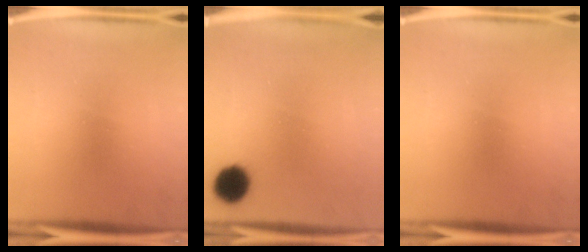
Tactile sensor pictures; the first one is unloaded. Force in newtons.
{"total": 9.5}
{"total": 0.0}